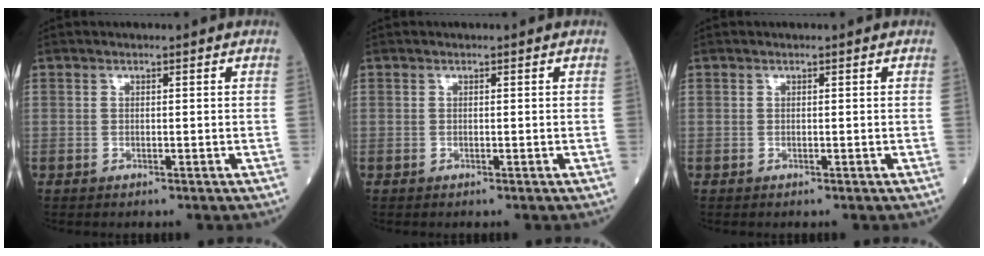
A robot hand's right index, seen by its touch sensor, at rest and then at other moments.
{"total": 0.0}
{"total": 0.0}